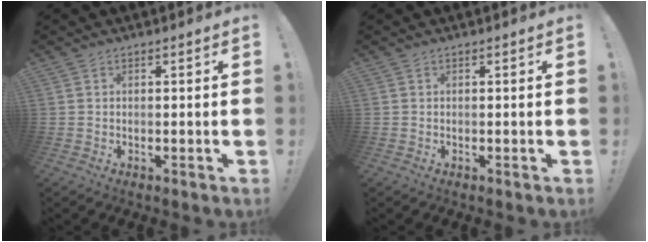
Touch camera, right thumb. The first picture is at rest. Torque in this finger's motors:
{"motor_torque": [-0.07, -0.01, 0.02, -0.01, 0.00]}